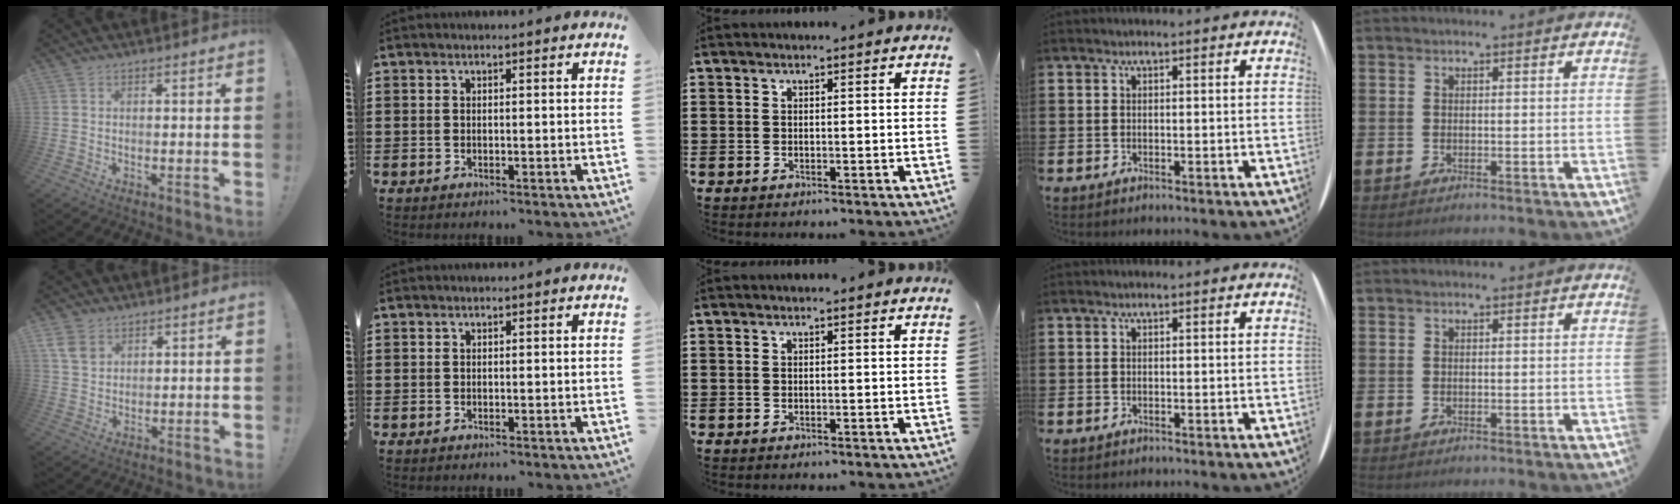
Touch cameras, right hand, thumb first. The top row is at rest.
{"thumb": {"total": 5.9, "force": [3.6, 4.0, 2.4], "torque": [-0.034, -0.014, 0.070]}}